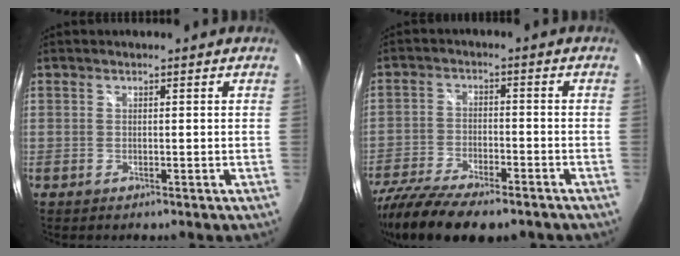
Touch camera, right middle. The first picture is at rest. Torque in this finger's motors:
{"motor_torque": [2.14, 0.00, 0.36, 0.10]}